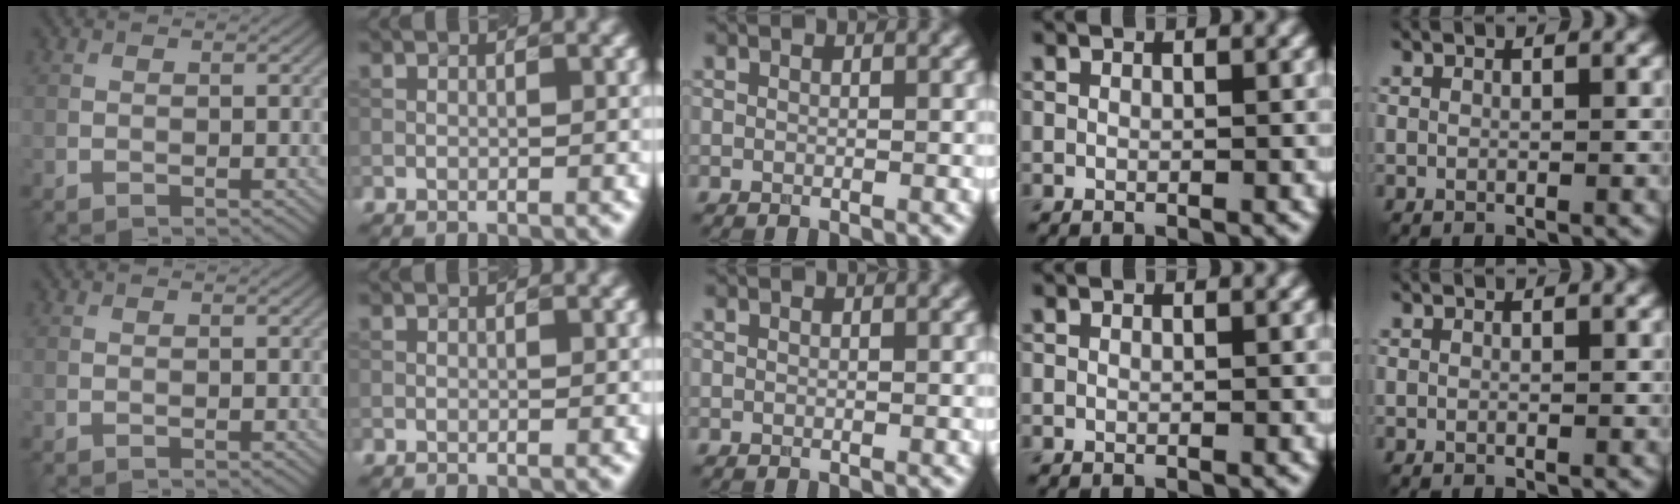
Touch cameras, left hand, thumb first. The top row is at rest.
{}